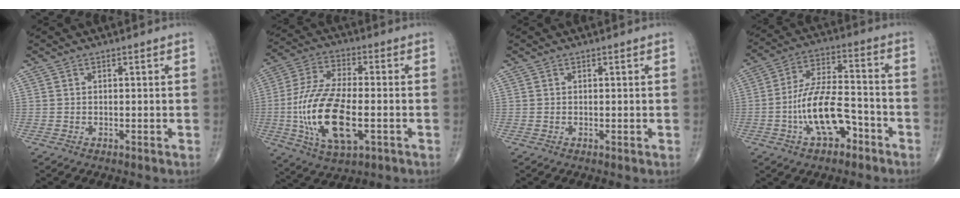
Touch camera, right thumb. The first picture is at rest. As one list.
[{"total": 18.1, "force": [-3.6, 8.1, 15.9], "torque": [-0.326, 0.010, -0.061]}, {"total": 0.0}, {"total": 13.5, "force": [-5.3, 6.3, 10.7], "torque": [-0.188, 0.046, -0.092]}]